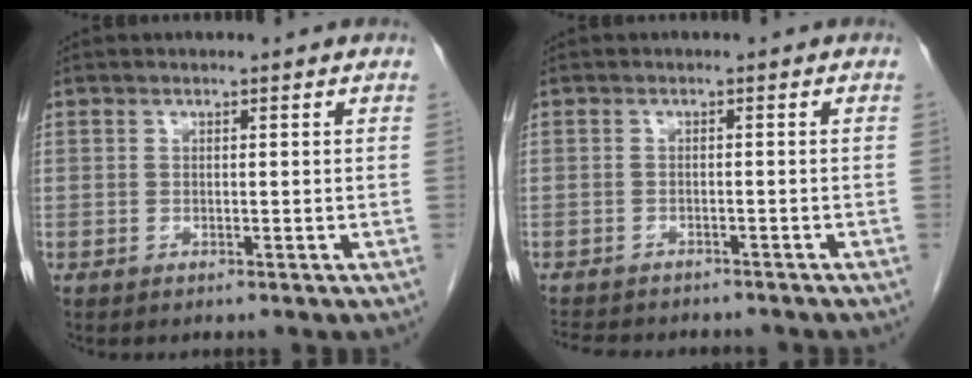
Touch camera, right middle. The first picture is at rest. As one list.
[{"total": 9.1, "force": [-8.0, 2.6, 3.3], "torque": [-0.059, -0.002, -0.108]}]